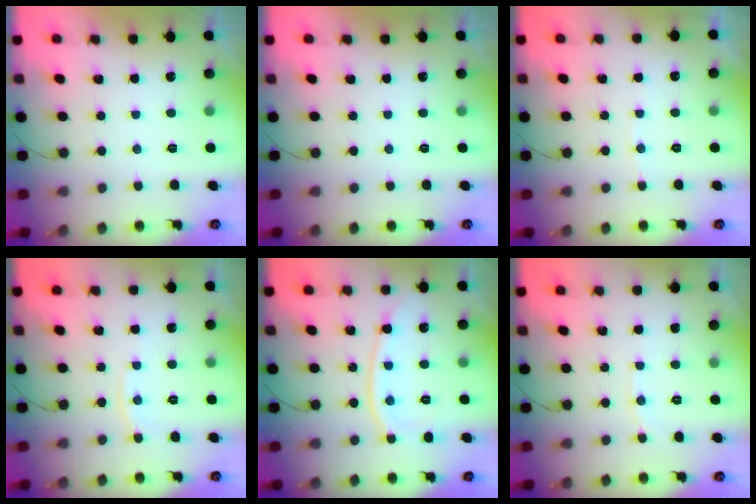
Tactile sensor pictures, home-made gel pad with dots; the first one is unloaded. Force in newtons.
{"total": 0.0}
{"total": 2.2, "press": 2.2, "slide": 0.3}
{"total": 4.1, "press": 4.0, "slide": 0.5}
{"total": 10.6, "press": 10.5, "slide": 1.2}
{"total": 3.4, "press": 3.4, "slide": 0.4}